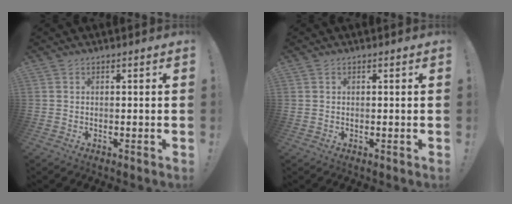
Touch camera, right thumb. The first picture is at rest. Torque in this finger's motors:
{"motor_torque": [-0.46, -0.09, -0.14, 0.40, 0.09]}